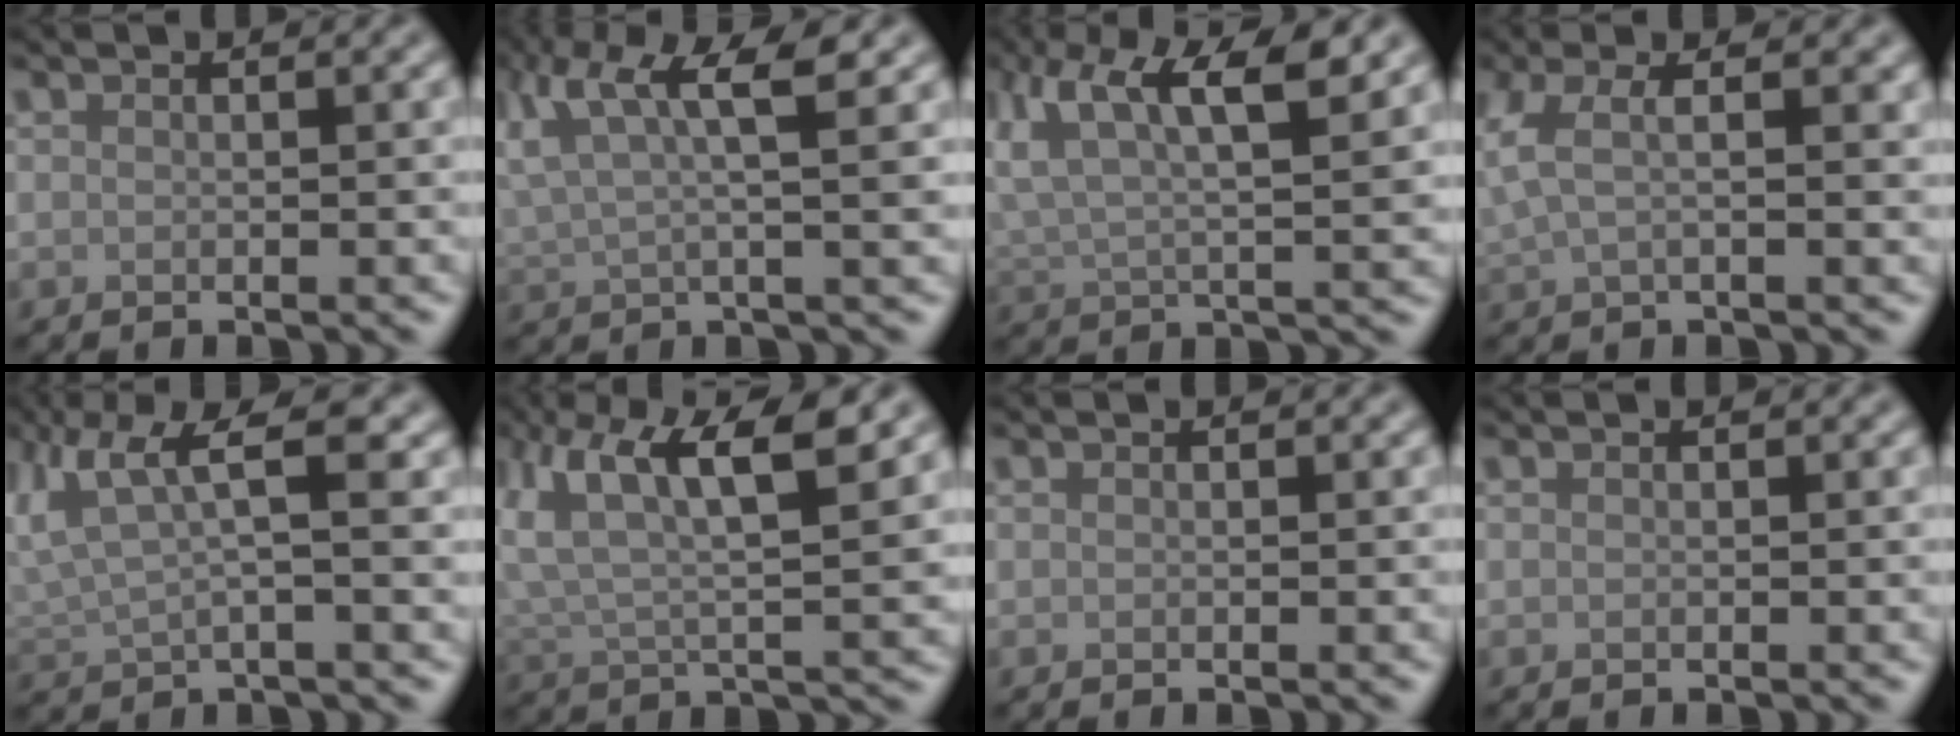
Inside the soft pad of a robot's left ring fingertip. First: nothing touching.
{"total": 7.1, "force": [3.6, 1.8, 5.8], "torque": [-0.122, 0.011, 0.068]}
{"total": 9.4, "force": [5.0, 3.1, 7.3], "torque": [-0.142, 0.014, 0.086]}
{"total": 2.8, "force": [0.7, 1.0, 2.6], "torque": [-0.058, 0.005, 0.013]}
{"total": 4.9, "force": [2.0, 1.3, 4.3], "torque": [-0.099, 0.005, 0.042]}
{"total": 10.2, "force": [5.0, 3.7, 8.2], "torque": [-0.161, 0.015, 0.086]}
{"total": 0.0}
{"total": 0.0}